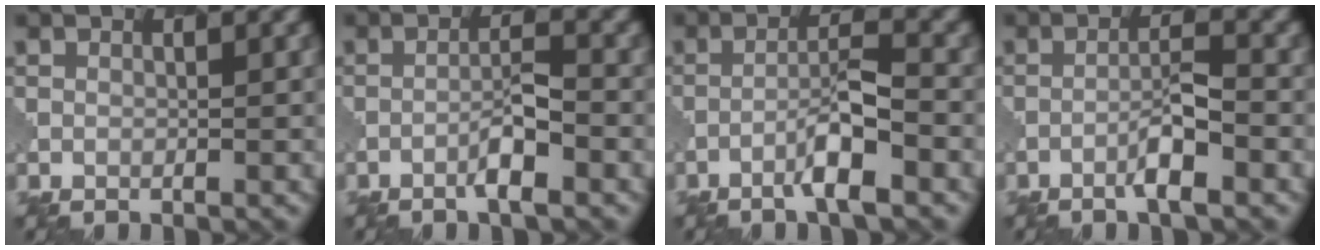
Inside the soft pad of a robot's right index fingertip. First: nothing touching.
{"total": 2.5, "force": [-1.4, 0.2, 2.1], "torque": [-0.036, 0.009, -0.028]}
{"total": 3.8, "force": [-2.0, 0.3, 3.2], "torque": [-0.057, 0.012, -0.041]}
{"total": 2.8, "force": [-1.5, 0.1, 2.4], "torque": [-0.043, 0.009, -0.031]}